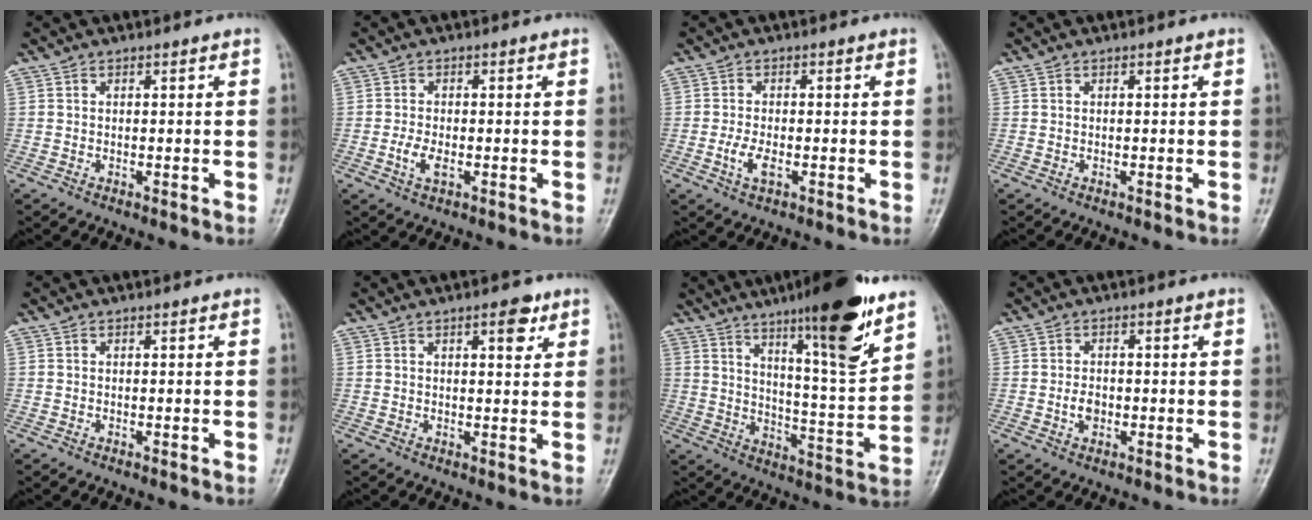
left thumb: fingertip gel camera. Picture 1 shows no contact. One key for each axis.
{"total": 3.2, "fx": -1.0, "fy": 1.7, "fz": 2.6, "tx": -0.055, "ty": 0.001, "tz": -0.019}
{"total": 3.5, "fx": -1.1, "fy": 1.7, "fz": 2.9, "tx": -0.062, "ty": 0.003, "tz": -0.021}
{"total": 0.0}
{"total": 0.0}
{"total": 4.1, "fx": 2.2, "fy": 1.6, "fz": 3.0, "tx": -0.029, "ty": -0.008, "tz": 0.029}
{"total": 18.8, "fx": 11.9, "fy": 2.6, "fz": 14.3, "tx": -0.194, "ty": -0.068, "tz": 0.186}
{"total": 2.8, "fx": -0.6, "fy": 2.0, "fz": 1.8, "tx": -0.025, "ty": 0.003, "tz": -0.011}